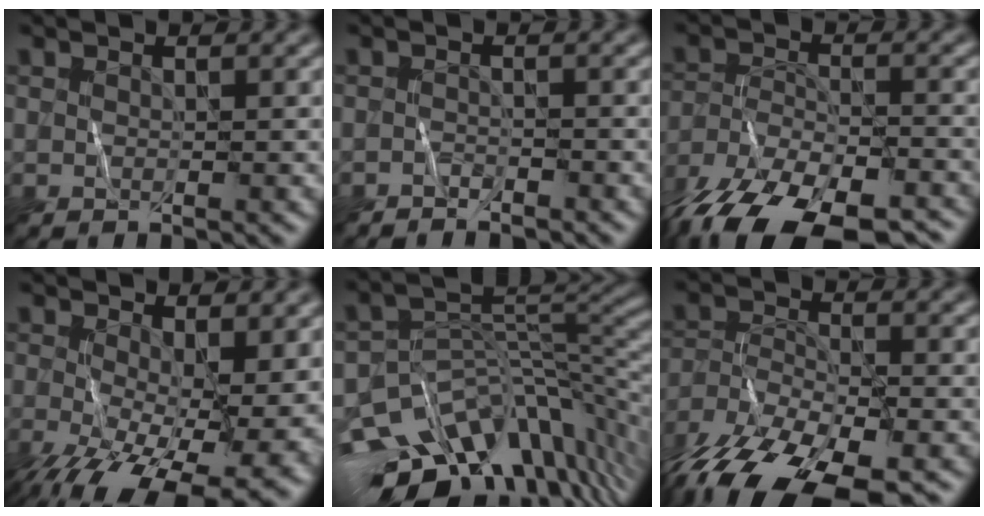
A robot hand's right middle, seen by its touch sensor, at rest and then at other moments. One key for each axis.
{"total": 1.3, "fx": -1.3, "fy": 0.3, "fz": 0.1, "tx": 0.000, "ty": 0.002, "tz": -0.024}
{"total": 15.8, "fx": -12.7, "fy": 5.9, "fz": 7.3, "tx": -0.149, "ty": -0.045, "tz": -0.181}
{"total": 13.8, "fx": -4.2, "fy": 6.6, "fz": 11.4, "tx": -0.199, "ty": -0.049, "tz": -0.049}
{"total": 11.8, "fx": -6.8, "fy": 6.4, "fz": 7.3, "tx": -0.127, "ty": -0.002, "tz": -0.111}
{"total": 12.6, "fx": -9.7, "fy": 4.2, "fz": 6.9, "tx": -0.136, "ty": -0.041, "tz": -0.157}